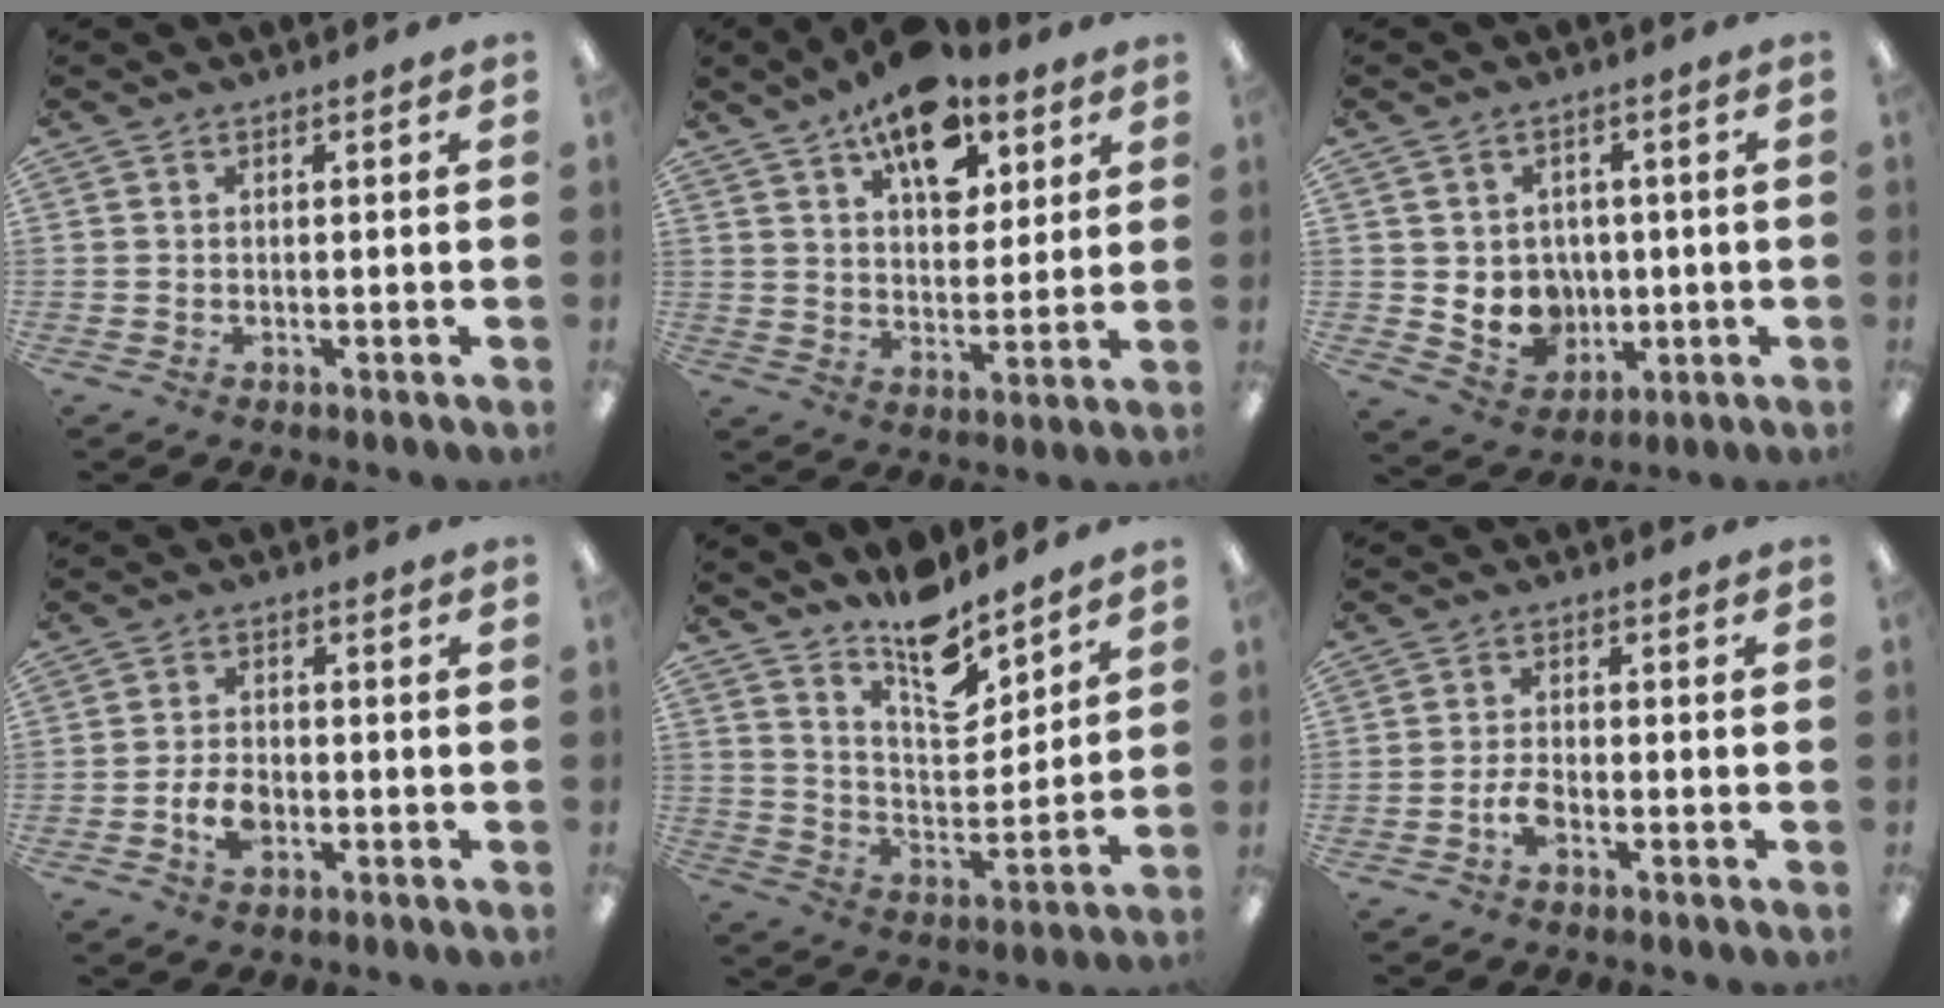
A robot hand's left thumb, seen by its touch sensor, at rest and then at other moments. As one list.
[{"total": 15.1, "force": [9.6, 7.7, 8.7], "torque": [-0.120, -0.047, 0.167]}, {"total": 6.9, "force": [0.5, 6.7, 1.9], "torque": [-0.041, 0.000, 0.021]}, {"total": 5.1, "force": [-1.8, 3.1, 3.7], "torque": [-0.071, 0.008, -0.031]}, {"total": 12.8, "force": [10.2, 4.9, 5.9], "torque": [-0.083, -0.079, 0.183]}, {"total": 3.3, "force": [-1.7, 1.4, 2.5], "torque": [-0.048, 0.007, -0.031]}]